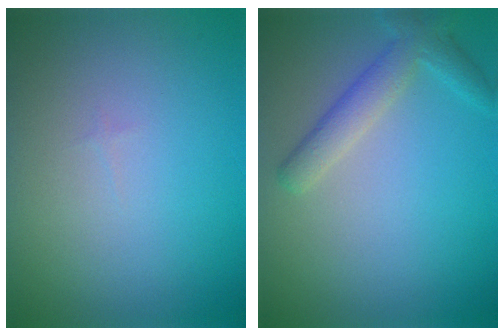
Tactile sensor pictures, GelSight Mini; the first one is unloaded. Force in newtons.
{"total": 2.1, "press": 2.1, "slide": 0.3}